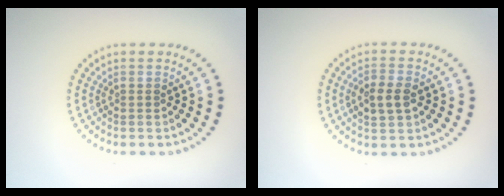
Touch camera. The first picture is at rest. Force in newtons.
{"total": 2.8, "press": 2.8, "slide": 0.3}